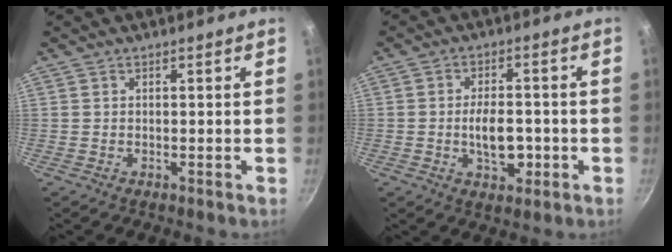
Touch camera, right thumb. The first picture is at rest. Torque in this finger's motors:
{"motor_torque": [1.92, 0.57, 0.83, -0.82, 0.04]}